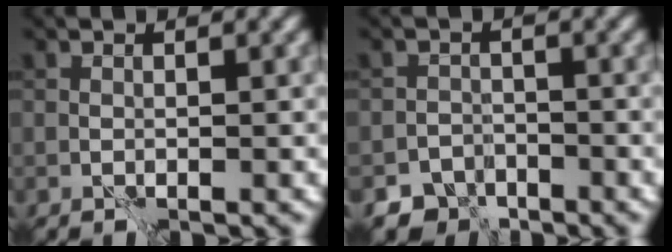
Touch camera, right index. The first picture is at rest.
{"total": 4.0, "force": [-3.2, 2.4, 0.3], "torque": [0.017, 0.003, -0.048]}